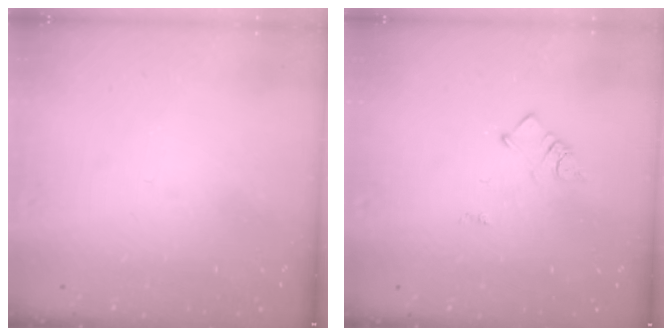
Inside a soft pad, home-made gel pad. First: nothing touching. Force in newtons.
{"total": 3.5, "press": 3.5, "slide": 0.6}